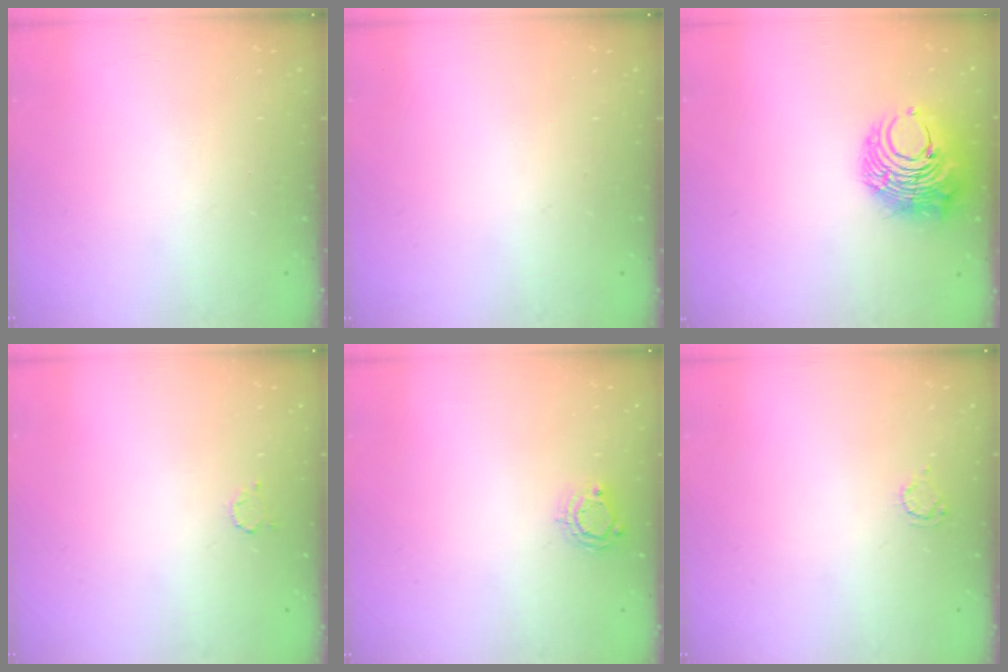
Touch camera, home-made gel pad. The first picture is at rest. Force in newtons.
{"total": 0.0}
{"total": 10.9, "press": 10.9, "slide": 1.2}
{"total": 2.3, "press": 2.3, "slide": 0.3}
{"total": 5.3, "press": 5.2, "slide": 0.5}
{"total": 2.9, "press": 2.9, "slide": 0.3}